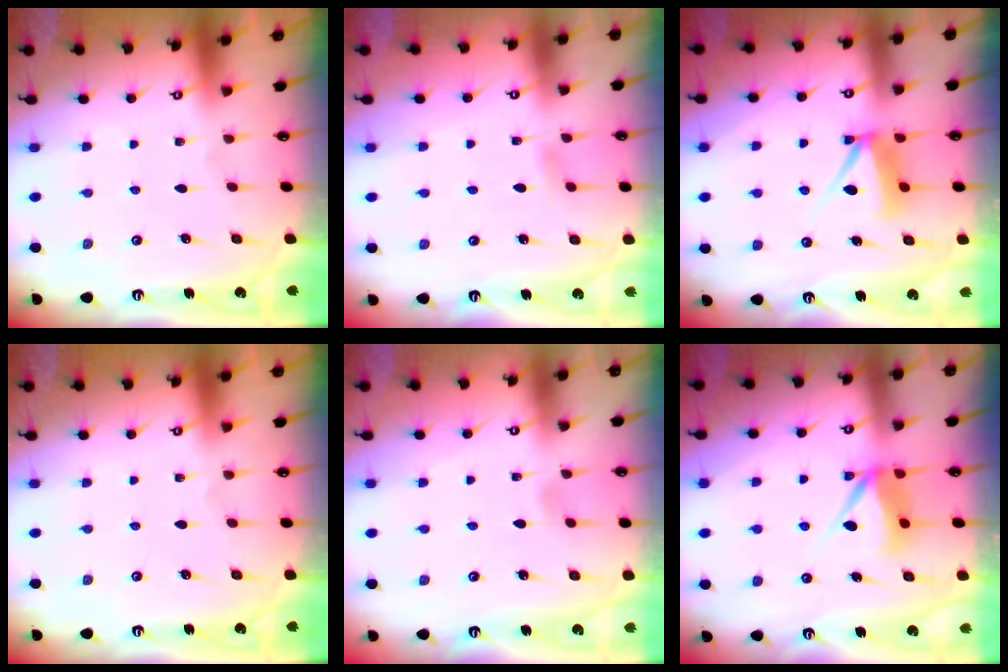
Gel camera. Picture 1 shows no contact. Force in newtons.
{"total": 2.8, "press": 2.8, "slide": 0.3}
{"total": 8.7, "press": 8.7, "slide": 0.7}
{"total": 0.0}
{"total": 2.8, "press": 2.8, "slide": 0.4}
{"total": 7.6, "press": 7.6, "slide": 0.5}